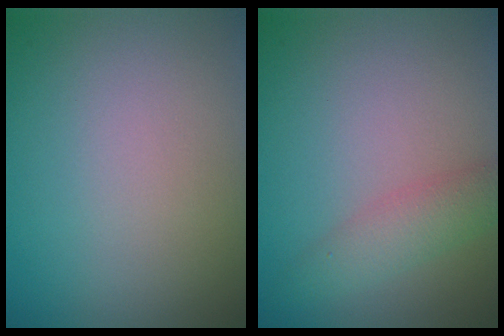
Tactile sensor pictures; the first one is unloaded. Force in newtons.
{"total": 2.6, "press": 2.6, "slide": 0.0}